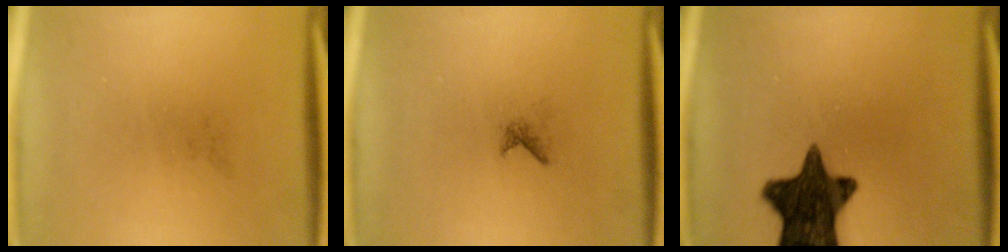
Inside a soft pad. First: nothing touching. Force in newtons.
{"total": 0.6}
{"total": 13.8}